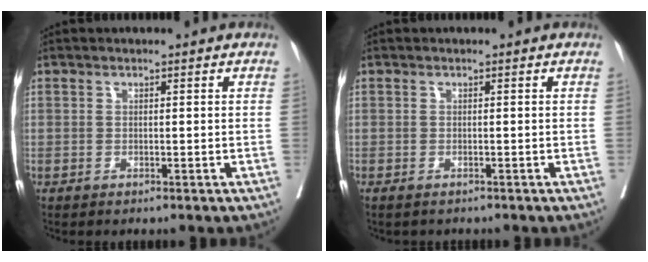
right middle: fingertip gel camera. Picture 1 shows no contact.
{"total": 1.0, "force": [-0.8, 0.5, 0.0], "torque": [-0.011, 0.000, -0.013]}